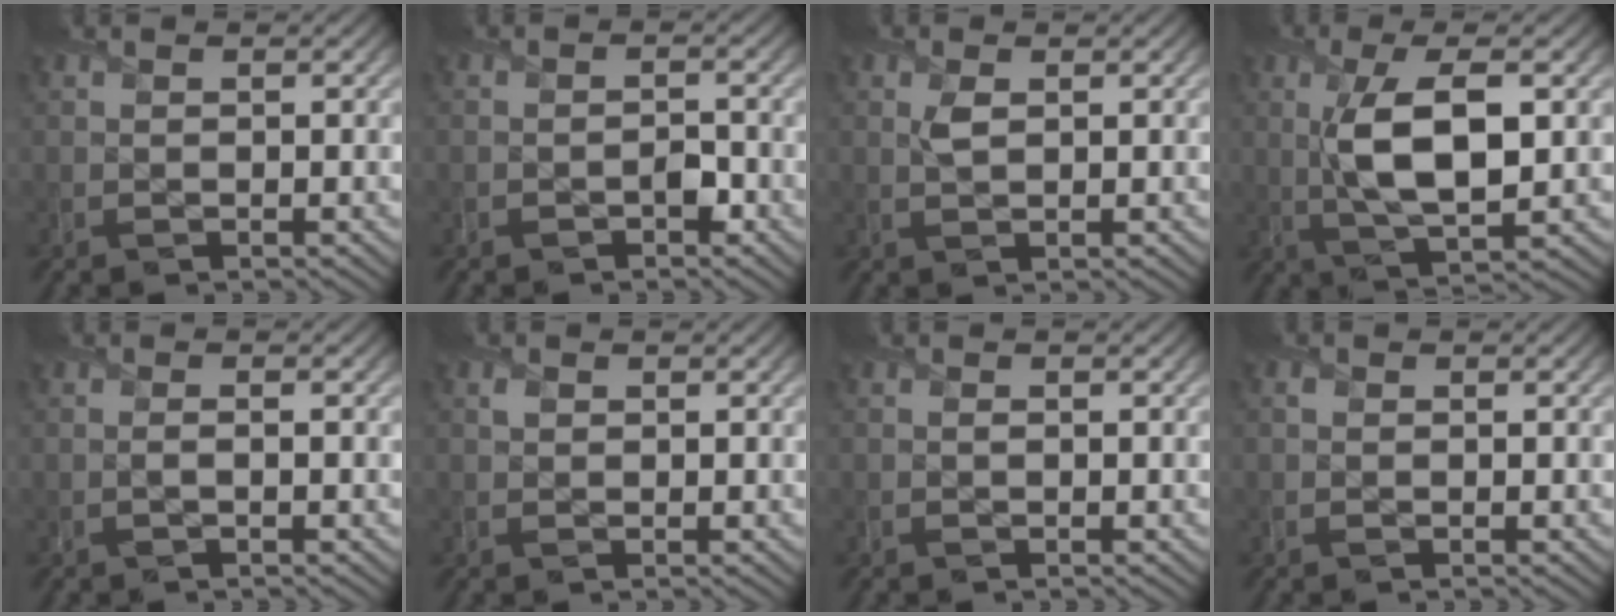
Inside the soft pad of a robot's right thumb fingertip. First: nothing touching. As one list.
[{"total": 1.6, "force": [-1.0, 0.9, 0.8], "torque": [-0.008, 0.001, -0.018]}, {"total": 1.7, "force": [0.6, 0.8, 1.3], "torque": [-0.031, -0.002, 0.013]}, {"total": 9.3, "force": [0.9, 3.5, 8.6], "torque": [-0.165, 0.001, 0.017]}, {"total": 0.8, "force": [-0.2, 0.1, 0.8], "torque": [-0.012, -0.002, -0.006]}, {"total": 0.8, "force": [0.4, 0.7, 0.1], "torque": [-0.002, -0.001, 0.008]}, {"total": 0.0}, {"total": 0.5, "force": [0.1, 0.5, 0.0], "torque": [0.003, -0.001, -0.001]}]